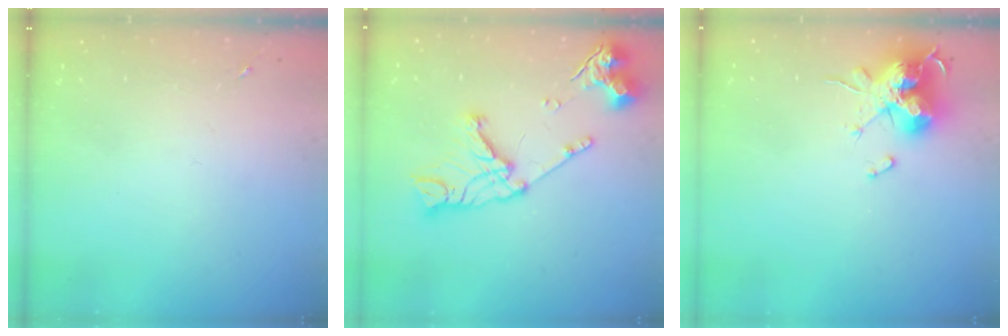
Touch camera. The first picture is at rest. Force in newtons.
{"total": 17.1, "press": 17.0, "slide": 1.9}
{"total": 15.7, "press": 15.7, "slide": 0.1}